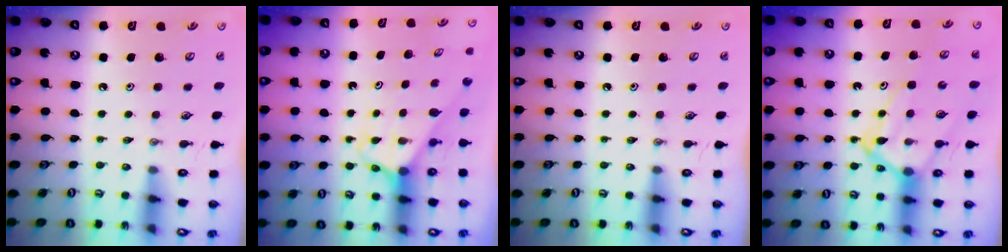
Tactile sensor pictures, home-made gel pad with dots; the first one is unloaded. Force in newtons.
{"total": 2.5, "press": 2.5, "slide": 0.1}
{"total": 0.0}
{"total": 10.6, "press": 10.5, "slide": 1.2}